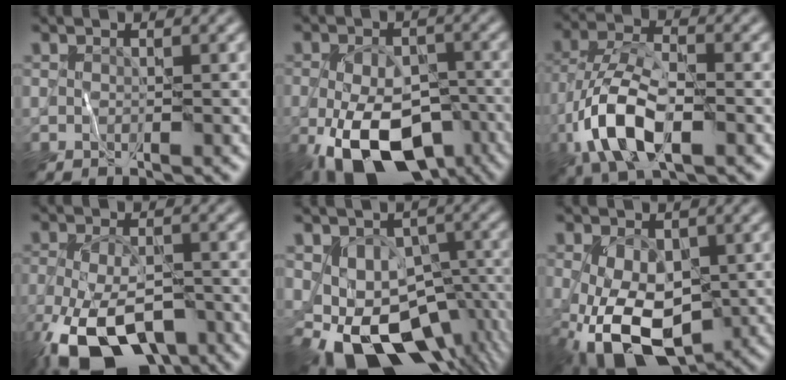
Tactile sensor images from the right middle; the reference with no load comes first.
{"total": 15.3, "force": [-7.3, 8.8, 10.1], "torque": [-0.179, -0.048, -0.106]}
{"total": 8.8, "force": [-3.4, 3.9, 7.1], "torque": [-0.155, 0.000, -0.076]}
{"total": 12.7, "force": [-6.9, 6.3, 8.5], "torque": [-0.180, -0.057, -0.106]}
{"total": 12.2, "force": [-4.8, 7.6, 8.3], "torque": [-0.137, -0.025, -0.065]}
{"total": 12.1, "force": [-3.1, 7.2, 9.2], "torque": [-0.182, -0.040, -0.049]}